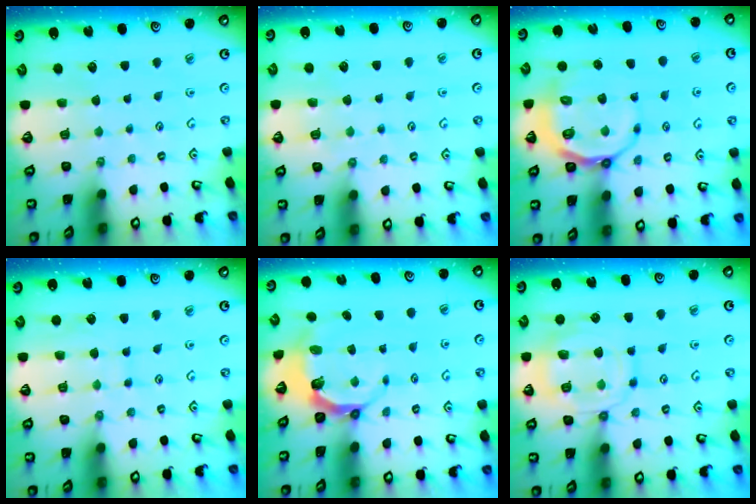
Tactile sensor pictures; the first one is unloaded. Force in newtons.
{"total": 2.5, "press": 2.5, "slide": 0.4}
{"total": 8.7, "press": 8.1, "slide": 3.1}
{"total": 6.8, "press": 6.8, "slide": 0.1}
{"total": 5.6, "press": 4.5, "slide": 3.3}
{"total": 13.4, "press": 13.3, "slide": 1.3}